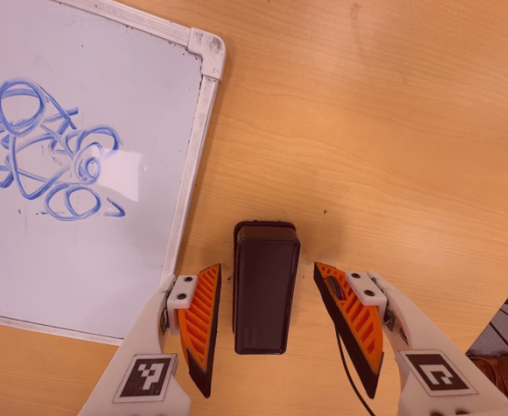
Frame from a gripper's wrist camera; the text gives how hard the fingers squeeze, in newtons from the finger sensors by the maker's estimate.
{"total": 0.0}